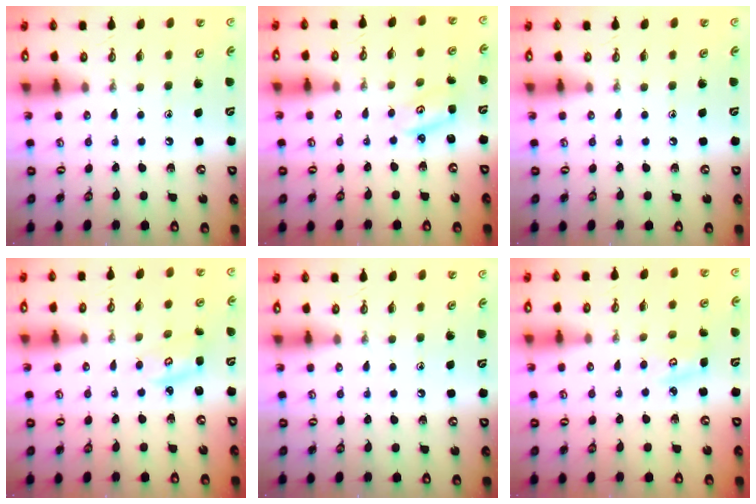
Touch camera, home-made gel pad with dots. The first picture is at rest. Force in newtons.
{"total": 2.6, "press": 2.6, "slide": 0.1}
{"total": 0.0}
{"total": 2.9, "press": 2.9, "slide": 0.4}
{"total": 0.0}
{"total": 4.8, "press": 4.8, "slide": 0.4}